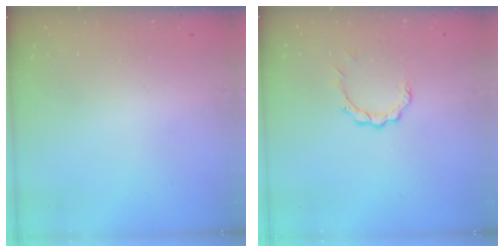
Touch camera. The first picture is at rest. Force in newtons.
{"total": 4.9, "press": 4.8, "slide": 0.5}